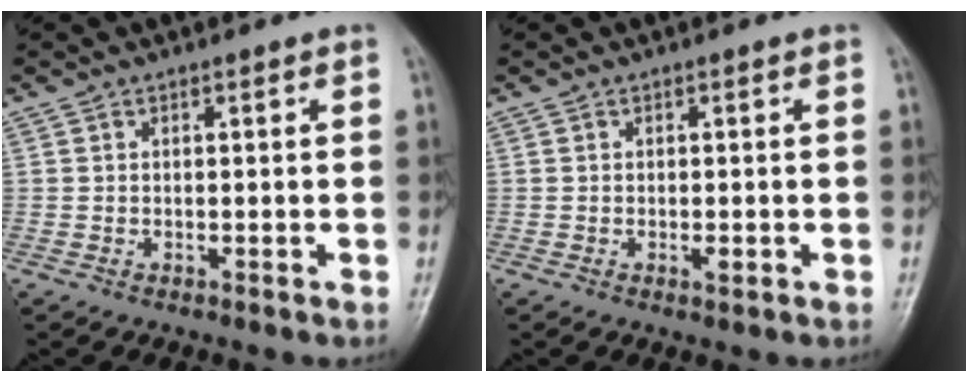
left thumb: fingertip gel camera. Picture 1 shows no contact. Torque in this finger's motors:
{"motor_torque": [-0.01, 0.01, 0.07, 0.01, 0.00]}